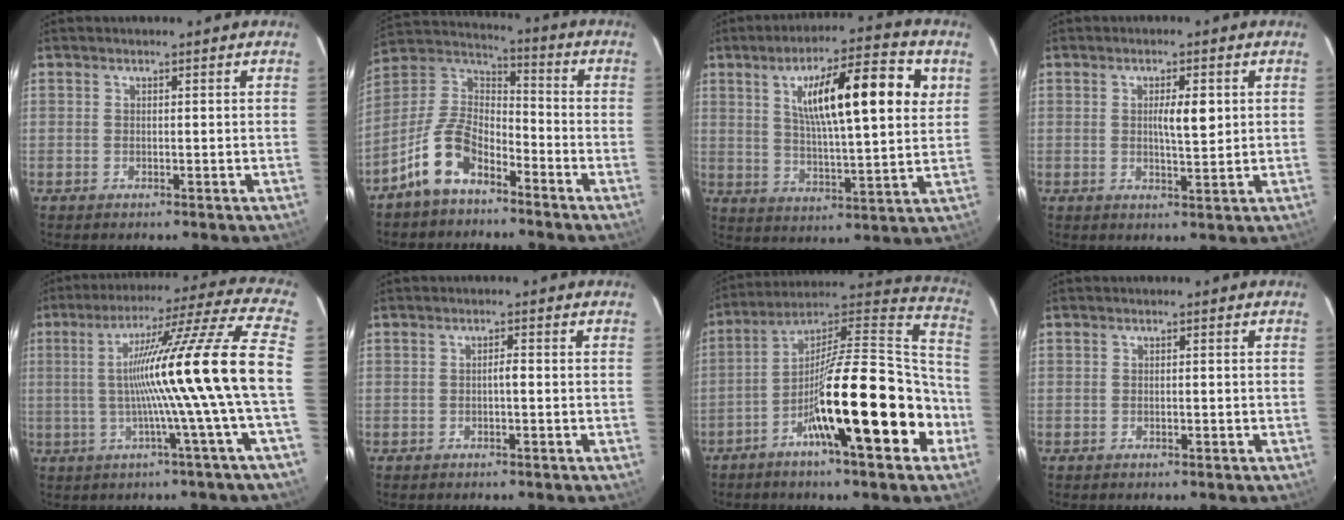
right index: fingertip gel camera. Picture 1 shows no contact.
{"total": 10.4, "force": [-6.8, 4.9, 6.2], "torque": [-0.145, 0.020, -0.135]}
{"total": 16.8, "force": [5.5, 3.0, 15.6], "torque": [-0.247, 0.019, 0.085]}
{"total": 4.6, "force": [0.8, 1.8, 4.1], "torque": [-0.061, 0.001, 0.013]}
{"total": 18.4, "force": [-1.6, -3.1, 18.1], "torque": [-0.268, 0.005, -0.038]}
{"total": 1.1, "force": [-0.3, 0.2, 1.0], "torque": [-0.017, 0.003, -0.005]}
{"total": 22.8, "force": [-8.1, 3.2, 21.0], "torque": [-0.307, 0.016, -0.129]}
{"total": 0.6, "force": [-0.2, 0.2, 0.5], "torque": [-0.011, 0.000, -0.002]}